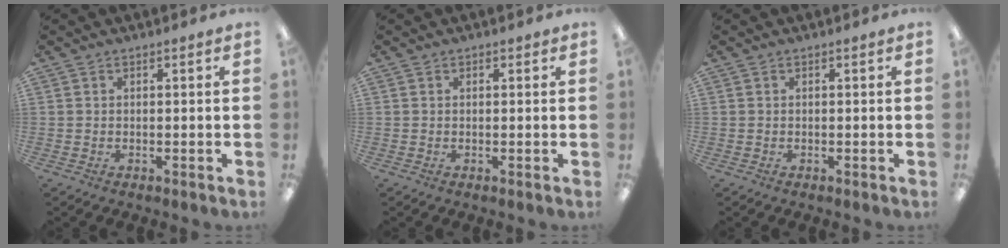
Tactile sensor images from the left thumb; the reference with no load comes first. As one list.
[{"total": 0.6, "force": [0.5, 0.4, 0.1], "torque": [-0.001, 0.002, 0.009]}, {"total": 0.0}]